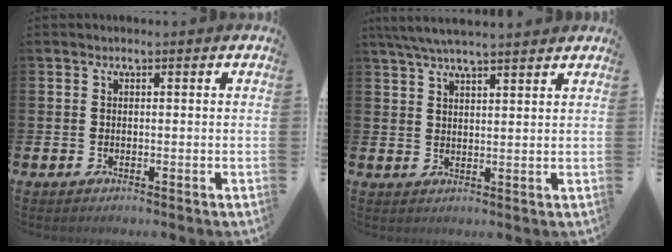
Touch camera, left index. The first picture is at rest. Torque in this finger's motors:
{"motor_torque": [1.01, -1.12, 0.65, 0.16]}